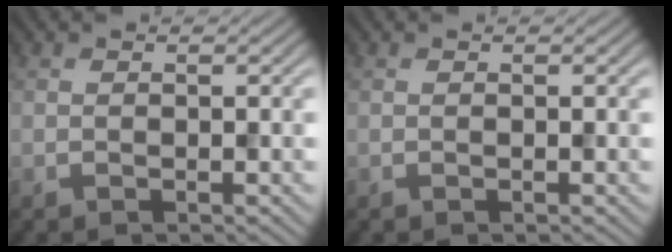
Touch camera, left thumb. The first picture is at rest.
{"total": 0.0}